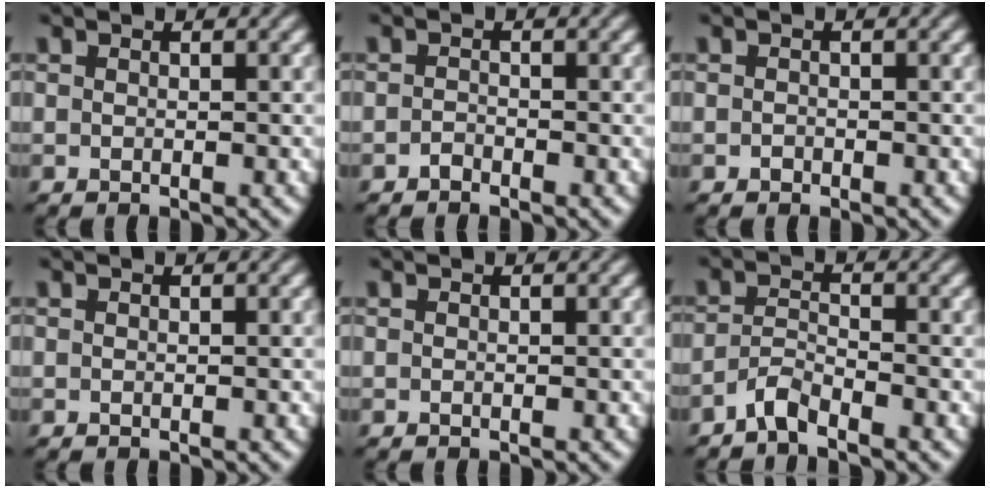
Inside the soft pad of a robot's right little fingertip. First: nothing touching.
{"total": 1.4, "force": [-1.3, -0.4, -0.2], "torque": [0.009, -0.009, -0.019]}
{"total": 0.7, "force": [-0.6, -0.4, -0.3], "torque": [0.008, -0.007, -0.005]}
{"total": 0.0}
{"total": 0.0}
{"total": 2.9, "force": [-2.4, 0.8, 1.4], "torque": [-0.026, -0.011, -0.039]}